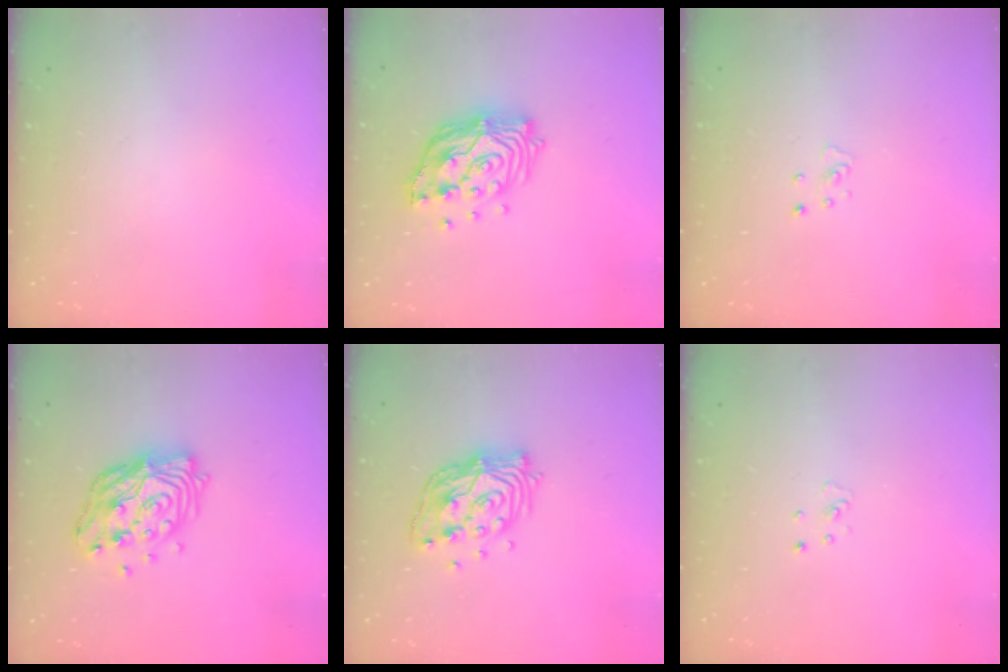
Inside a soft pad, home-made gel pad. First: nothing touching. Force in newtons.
{"total": 17.0, "press": 16.9, "slide": 1.5}
{"total": 3.3, "press": 3.3, "slide": 0.3}
{"total": 15.5, "press": 15.4, "slide": 1.4}
{"total": 14.4, "press": 14.3, "slide": 1.0}
{"total": 2.3, "press": 2.3, "slide": 0.2}